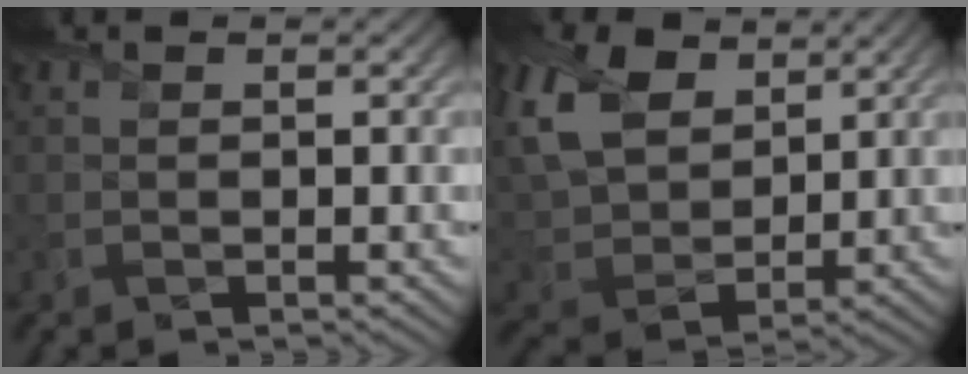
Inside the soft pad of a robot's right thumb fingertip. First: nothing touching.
{"total": 12.4, "force": [6.2, 7.9, 7.3], "torque": [-0.217, 0.026, 0.119]}